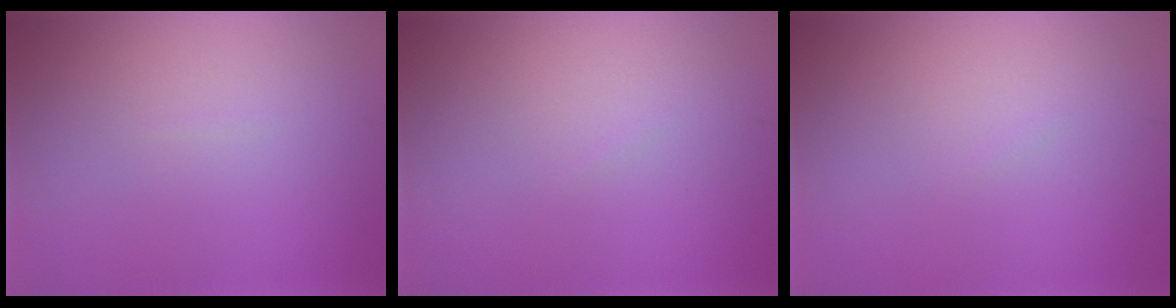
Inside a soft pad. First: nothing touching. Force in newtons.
{"total": 0.0}
{"total": 0.0}